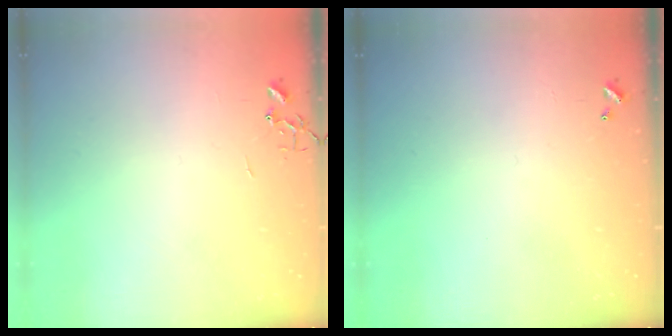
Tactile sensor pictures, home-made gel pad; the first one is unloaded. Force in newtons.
{"total": 0.0}